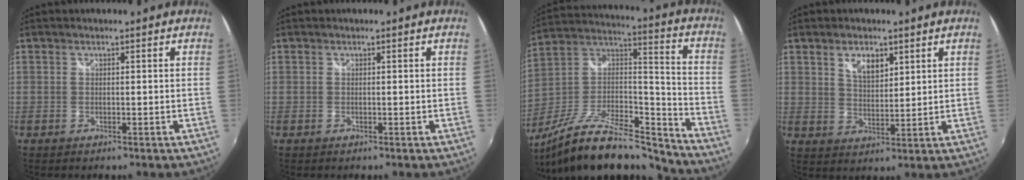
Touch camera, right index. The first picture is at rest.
{"total": 0.0}
{"total": 23.0, "force": [-18.2, 7.0, 12.2], "torque": [-0.221, -0.003, -0.305]}
{"total": 5.2, "force": [2.9, 2.6, 3.4], "torque": [-0.056, 0.003, 0.052]}